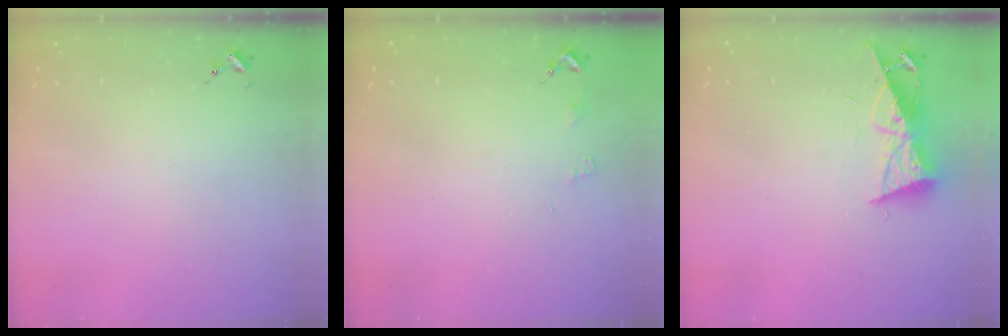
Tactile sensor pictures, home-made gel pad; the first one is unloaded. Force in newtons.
{"total": 2.9, "press": 2.9, "slide": 0.2}
{"total": 8.7, "press": 8.7, "slide": 0.8}